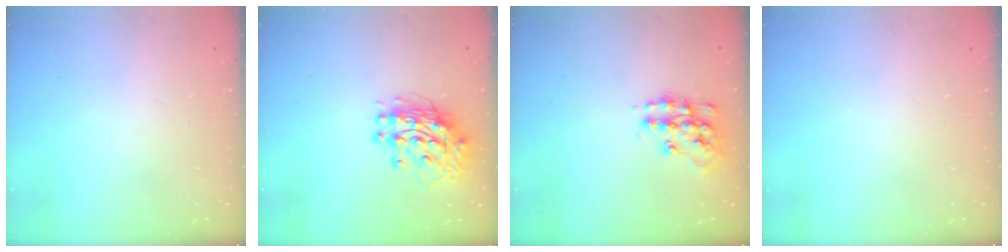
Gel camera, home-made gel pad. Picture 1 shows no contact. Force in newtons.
{"total": 11.3, "press": 11.3, "slide": 1.1}
{"total": 13.7, "press": 13.7, "slide": 0.6}
{"total": 0.0}